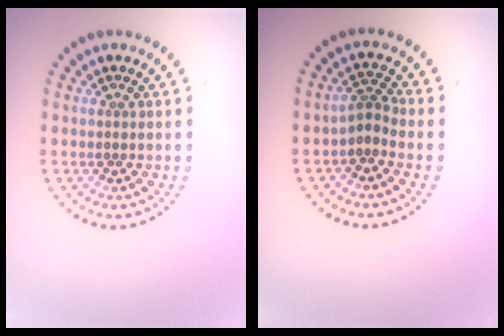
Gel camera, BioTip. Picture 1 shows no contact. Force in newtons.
{"total": 1.9, "press": 1.3, "slide": 1.5}